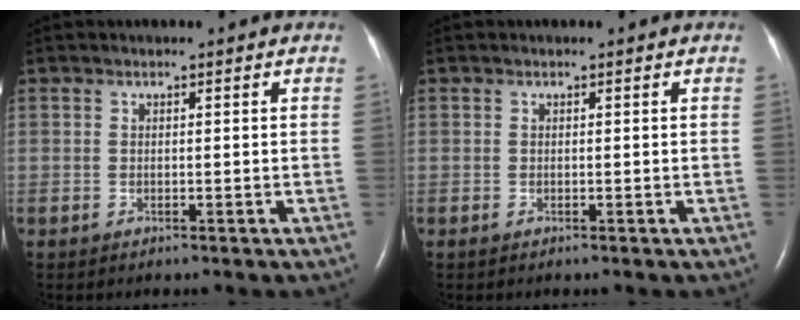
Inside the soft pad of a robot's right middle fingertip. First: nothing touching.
{"total": 0.0}